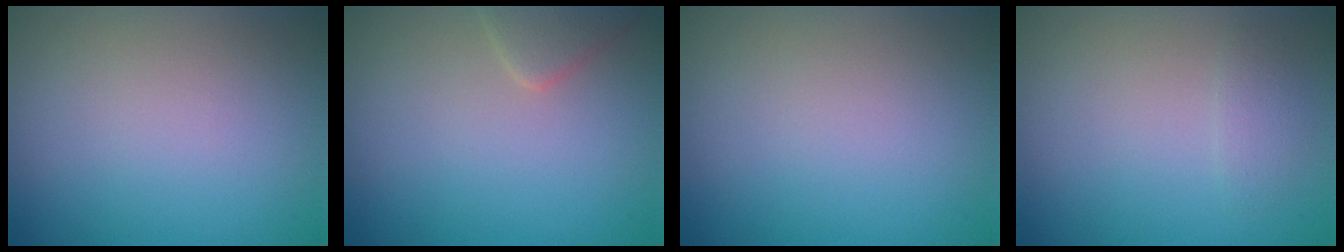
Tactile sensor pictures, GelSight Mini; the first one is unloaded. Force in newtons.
{"total": 1.9, "press": 1.9, "slide": 0.2}
{"total": 0.0}
{"total": 1.1, "press": 1.1, "slide": 0.0}